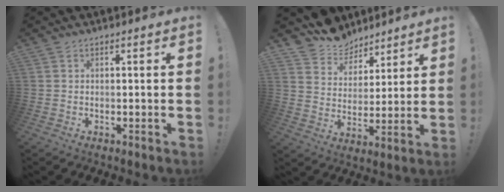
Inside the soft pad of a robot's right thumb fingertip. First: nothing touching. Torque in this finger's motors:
{"motor_torque": [-0.50, 1.44, 0.55, 0.69, 0.02]}